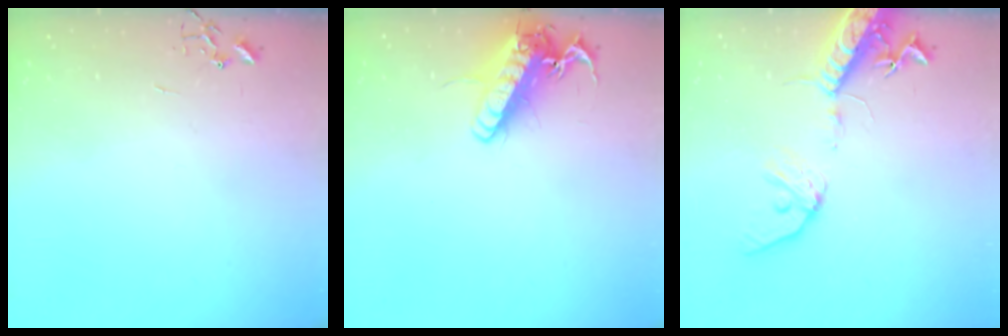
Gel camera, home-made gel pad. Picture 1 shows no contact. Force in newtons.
{"total": 16.5, "press": 16.3, "slide": 2.7}
{"total": 16.6, "press": 16.2, "slide": 3.5}